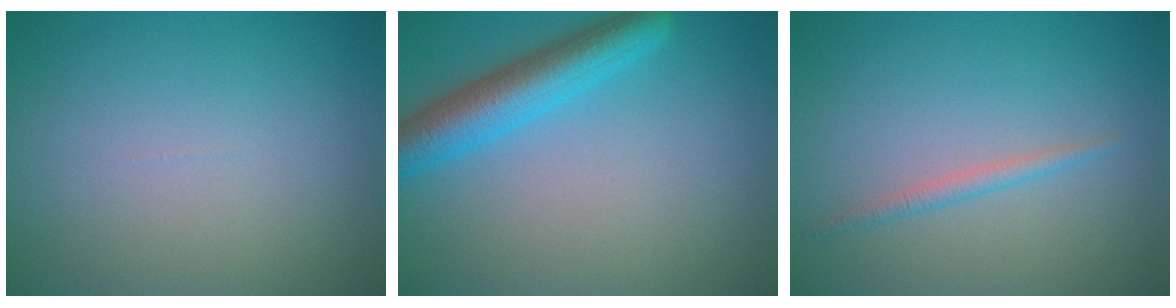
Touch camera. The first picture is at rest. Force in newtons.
{"total": 5.3, "press": 5.2, "slide": 0.2}
{"total": 1.2, "press": 1.2, "slide": 0.0}